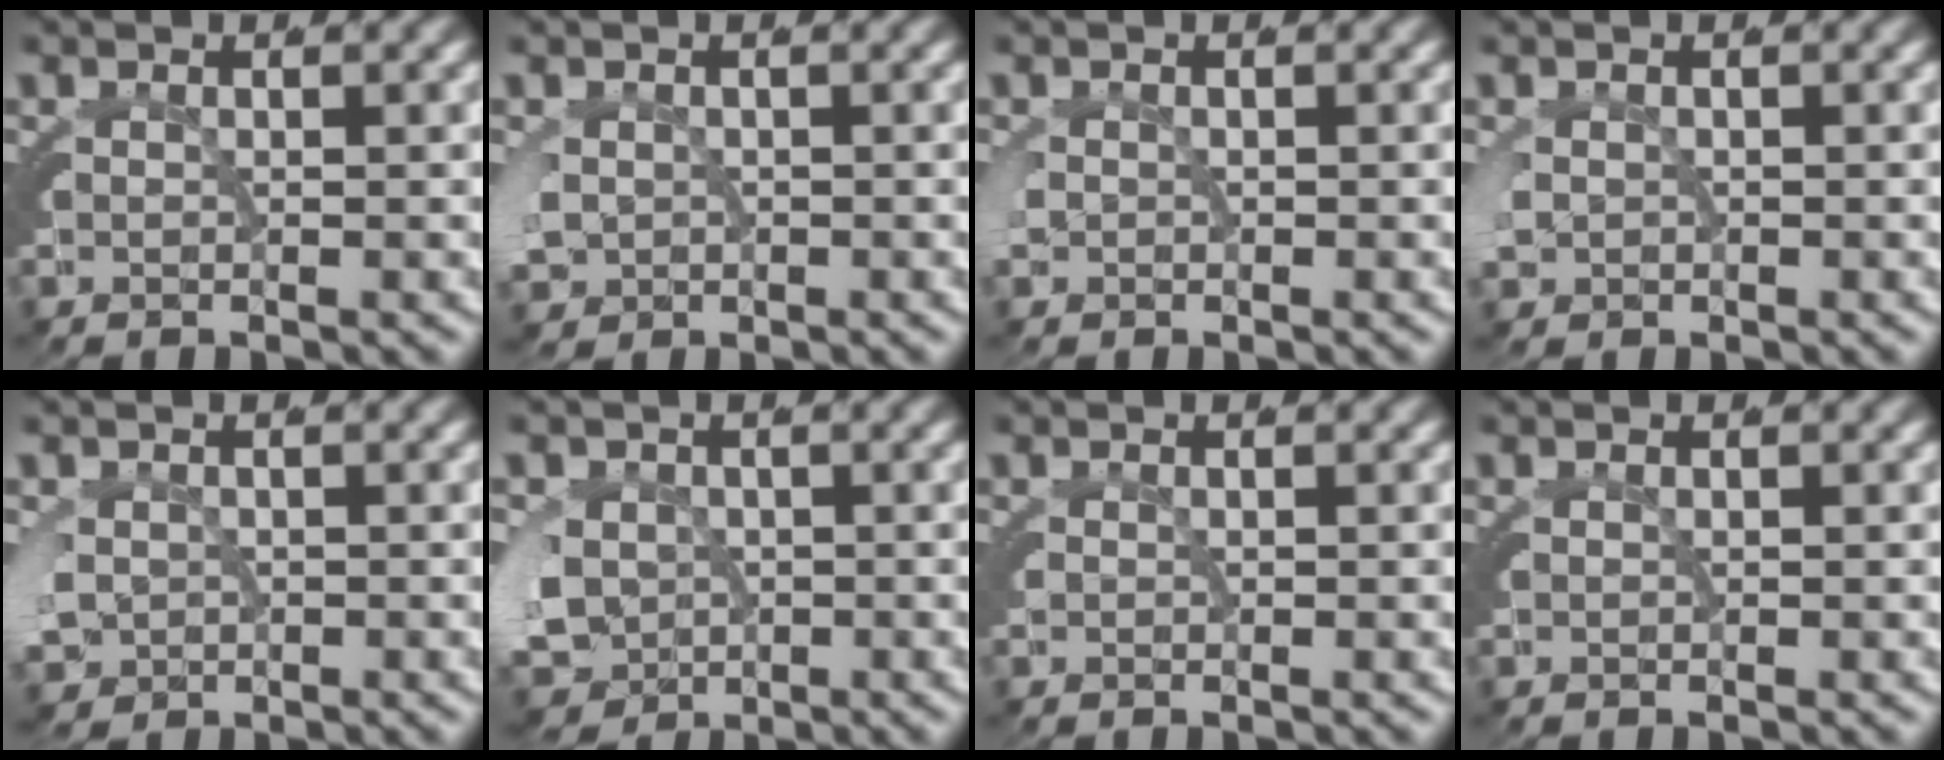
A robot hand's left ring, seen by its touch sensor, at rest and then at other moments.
{"total": 3.3, "force": [-0.6, 2.9, 1.4], "torque": [-0.058, -0.028, 0.003]}
{"total": 0.8, "force": [-0.2, 0.6, 0.4], "torque": [-0.026, -0.006, 0.000]}
{"total": 1.7, "force": [-0.2, 1.5, 0.8], "torque": [-0.037, -0.013, 0.005]}
{"total": 3.8, "force": [-0.6, 3.3, 1.6], "torque": [-0.065, -0.032, 0.003]}
{"total": 8.6, "force": [-2.7, 7.4, 3.4], "torque": [-0.095, -0.046, -0.029]}
{"total": 0.0}
{"total": 0.0}